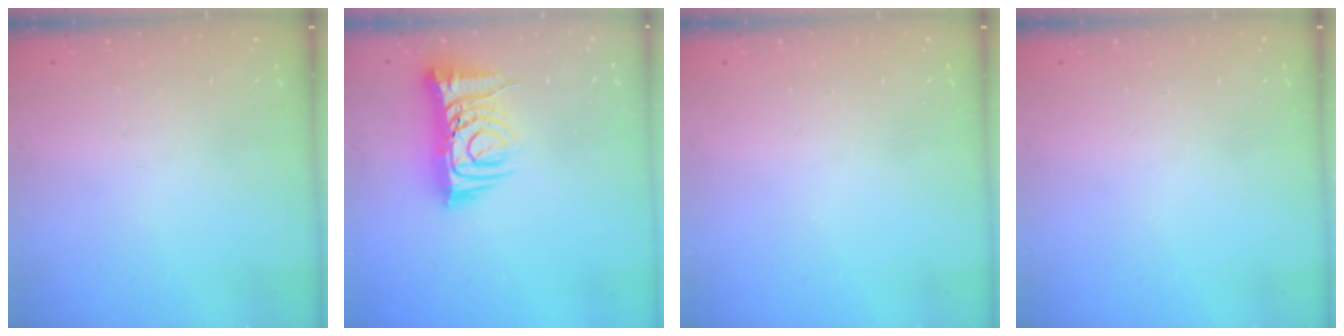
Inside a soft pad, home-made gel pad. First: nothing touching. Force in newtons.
{"total": 10.1, "press": 10.0, "slide": 1.4}
{"total": 0.0}
{"total": 0.0}